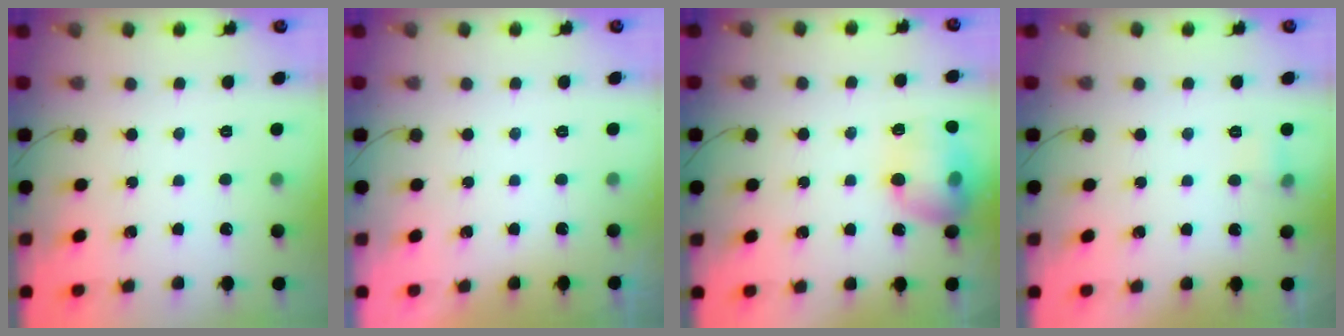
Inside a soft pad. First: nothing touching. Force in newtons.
{"total": 0.0}
{"total": 14.8, "press": 14.7, "slide": 1.7}
{"total": 7.1, "press": 3.9, "slide": 5.9}